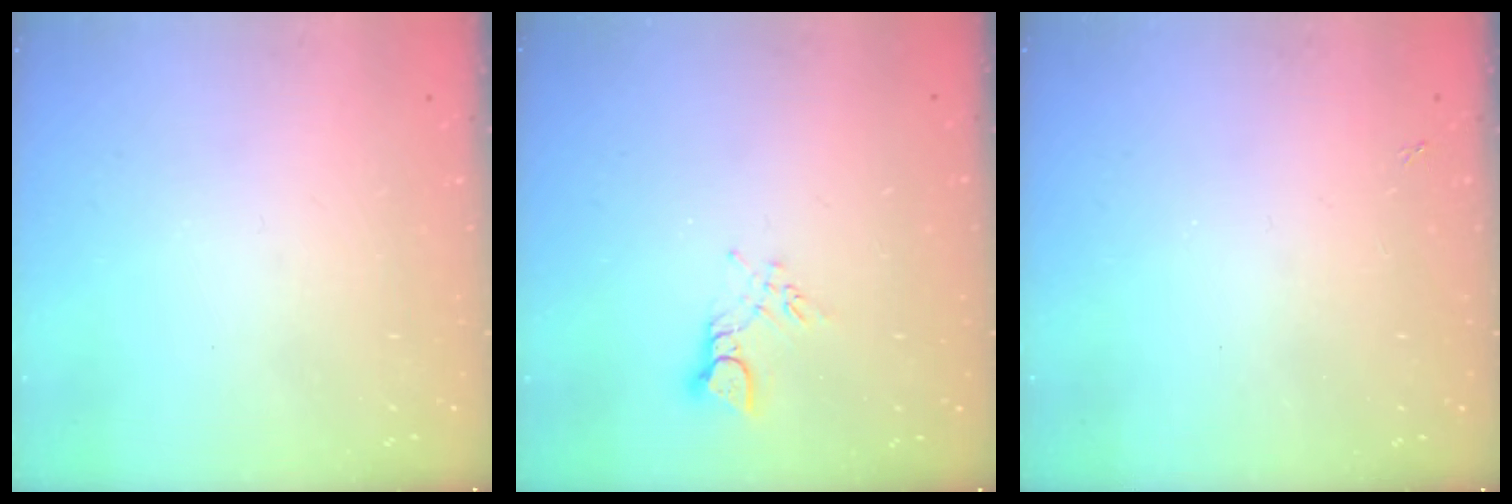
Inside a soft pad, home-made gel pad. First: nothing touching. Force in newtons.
{"total": 2.6, "press": 2.6, "slide": 0.4}
{"total": 1.3, "press": 1.3, "slide": 0.3}